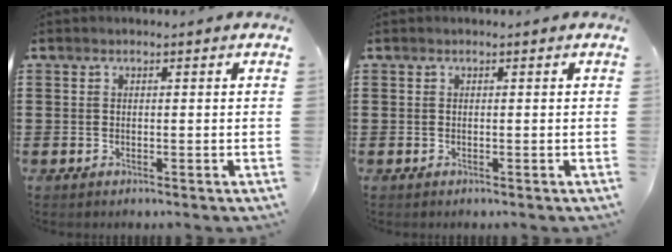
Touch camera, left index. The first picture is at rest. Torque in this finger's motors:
{"motor_torque": [0.00, 0.00, 0.01, 0.00]}